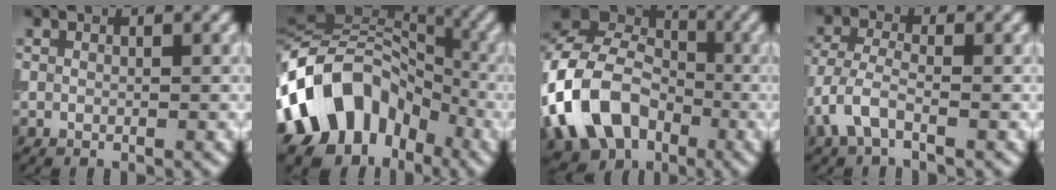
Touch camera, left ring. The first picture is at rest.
{"total": 14.0, "force": [-5.0, 10.3, 8.2], "torque": [-0.144, 0.011, -0.106]}
{"total": 13.5, "force": [-4.3, 10.3, 7.5], "torque": [-0.164, -0.011, -0.089]}
{"total": 3.4, "force": [-1.6, 1.6, 2.6], "torque": [-0.063, 0.005, -0.042]}